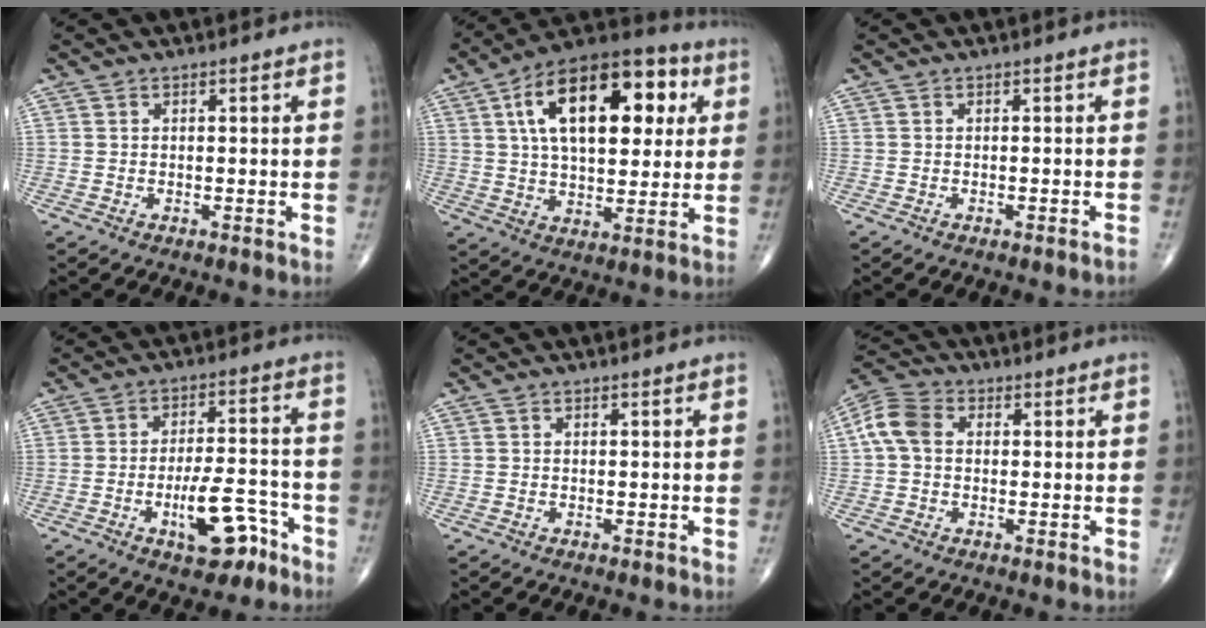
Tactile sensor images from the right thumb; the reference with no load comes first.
{"total": 23.1, "force": [6.8, 12.0, 18.6], "torque": [-0.263, 0.010, 0.098]}
{"total": 1.0, "force": [-0.8, -0.1, 0.6], "torque": [-0.016, 0.008, -0.006]}
{"total": 10.3, "force": [-5.2, 4.2, 7.9], "torque": [-0.114, 0.038, -0.075]}
{"total": 0.0}
{"total": 7.1, "force": [0.8, 5.1, 4.8], "torque": [-0.101, 0.024, 0.008]}